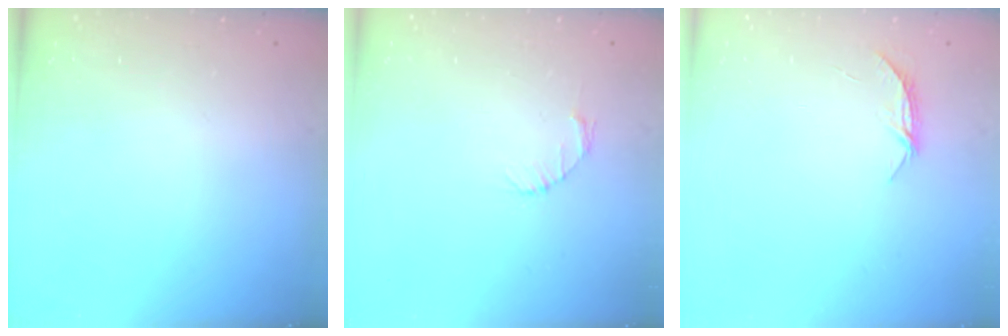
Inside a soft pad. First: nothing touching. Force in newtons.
{"total": 2.7, "press": 2.7, "slide": 0.4}
{"total": 5.2, "press": 5.2, "slide": 0.4}